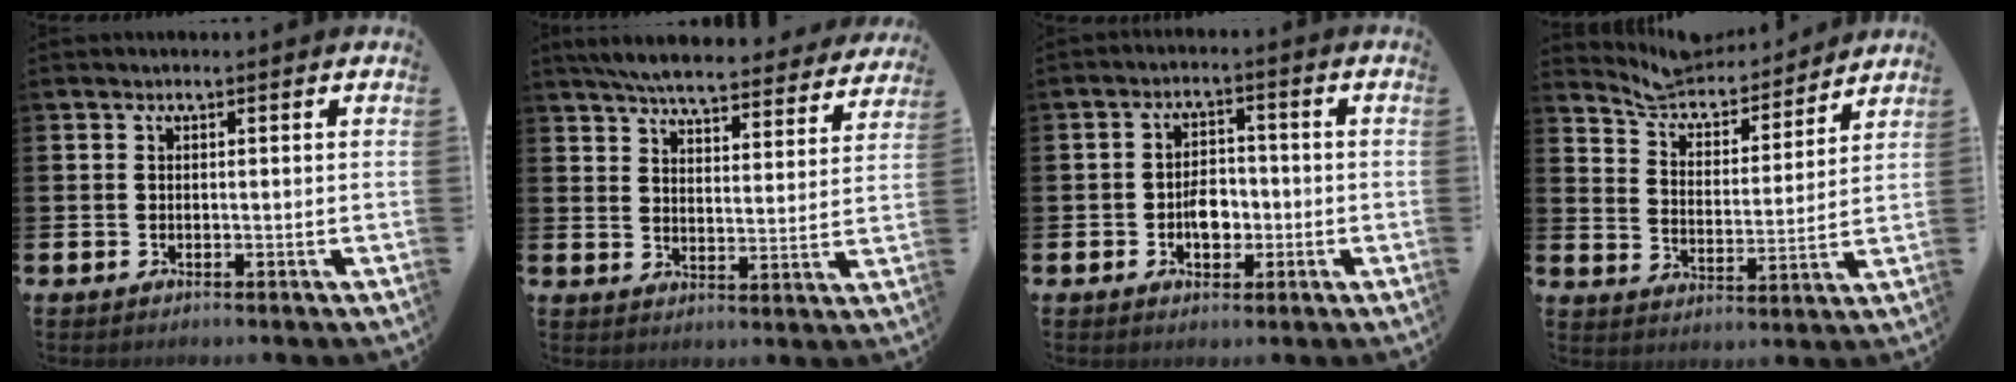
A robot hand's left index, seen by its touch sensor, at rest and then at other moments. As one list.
[{"total": 6.7, "force": [6.4, 0.6, 2.0], "torque": [-0.050, -0.043, 0.110]}, {"total": 3.9, "force": [-1.0, 2.6, 2.7], "torque": [-0.045, 0.003, -0.021]}, {"total": 7.1, "force": [6.8, 1.8, 1.1], "torque": [-0.055, -0.060, 0.116]}]